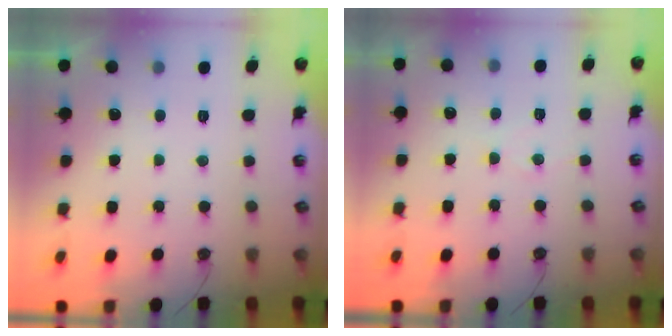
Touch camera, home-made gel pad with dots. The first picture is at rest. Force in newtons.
{"total": 5.5, "press": 5.5, "slide": 0.5}